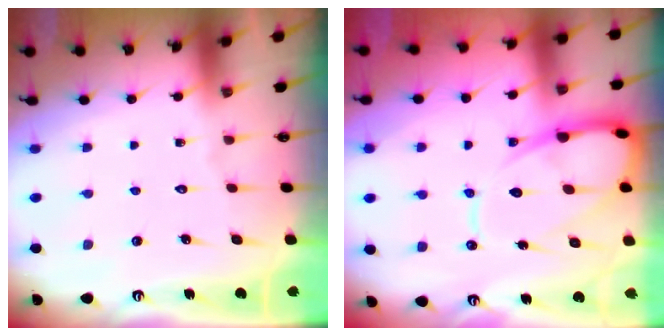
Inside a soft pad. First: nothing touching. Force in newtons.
{"total": 13.4, "press": 13.3, "slide": 1.4}